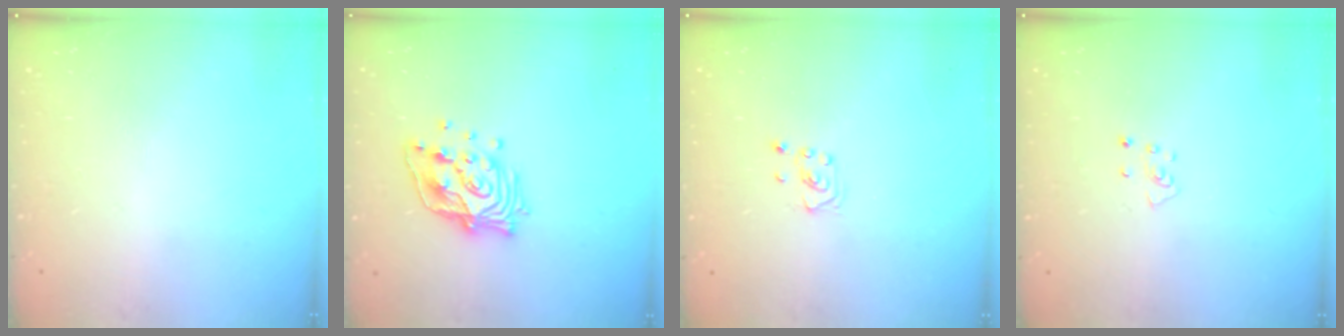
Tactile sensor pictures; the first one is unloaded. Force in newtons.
{"total": 14.7, "press": 14.6, "slide": 1.3}
{"total": 3.0, "press": 2.9, "slide": 0.3}
{"total": 3.9, "press": 3.9, "slide": 0.3}